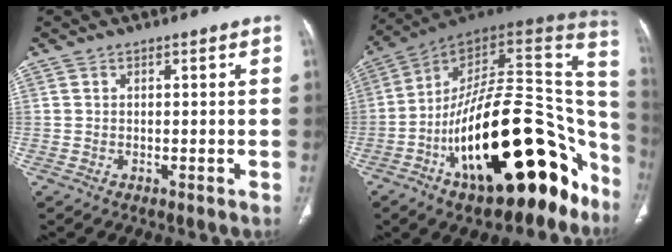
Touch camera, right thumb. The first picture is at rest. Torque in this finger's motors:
{"motor_torque": [0.87, 1.32, 2.17, -0.60, 0.33]}